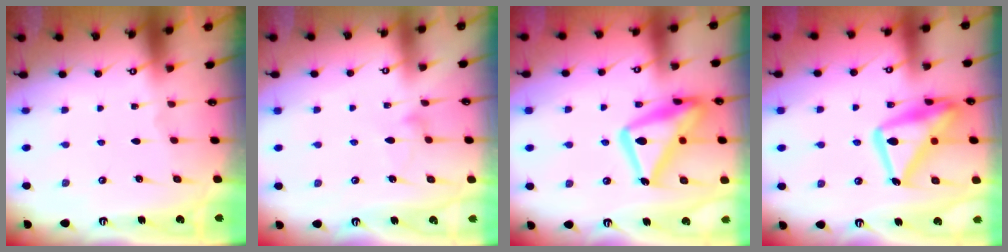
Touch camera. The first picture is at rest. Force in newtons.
{"total": 8.7, "press": 8.6, "slide": 0.5}
{"total": 19.9, "press": 19.9, "slide": 1.4}
{"total": 20.0, "press": 19.9, "slide": 1.6}